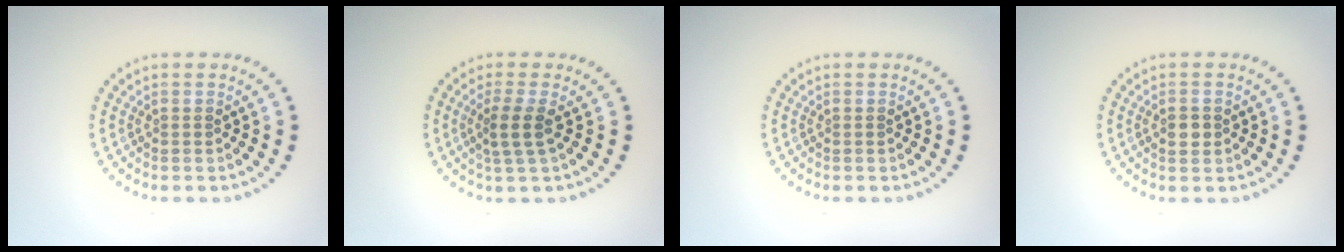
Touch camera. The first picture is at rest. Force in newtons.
{"total": 2.3, "press": 1.9, "slide": 1.3}
{"total": 0.0}
{"total": 1.5, "press": 1.5, "slide": 0.3}